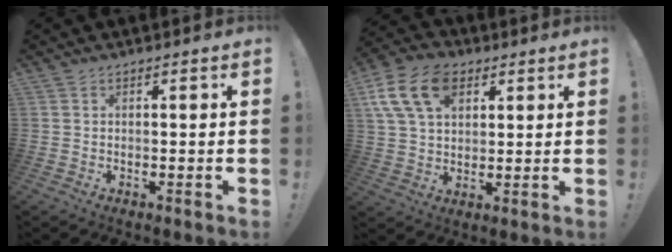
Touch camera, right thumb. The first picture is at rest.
{"total": 15.5, "force": [6.7, 10.5, 9.2], "torque": [-0.170, -0.020, 0.128]}